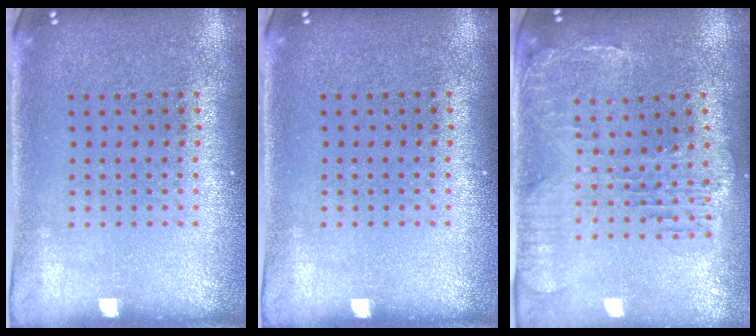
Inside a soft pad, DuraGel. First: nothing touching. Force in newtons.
{"total": 0.0}
{"total": 1.4, "press": 1.4, "slide": 0.4}